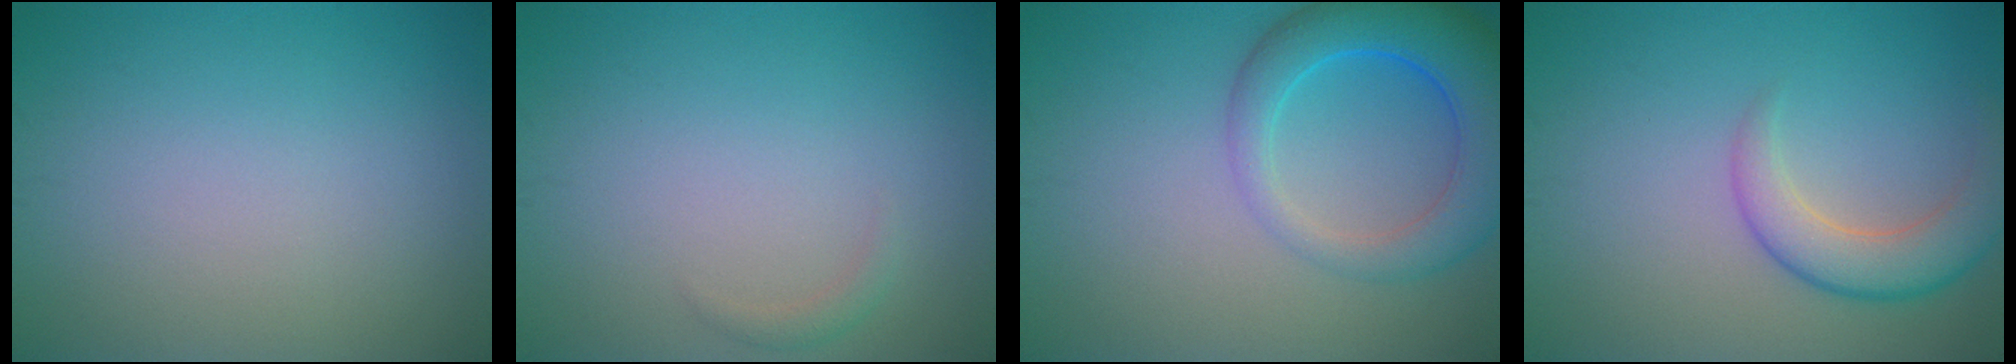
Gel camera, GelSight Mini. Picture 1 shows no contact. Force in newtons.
{"total": 0.8, "press": 0.8, "slide": 0.1}
{"total": 6.8, "press": 6.8, "slide": 0.5}
{"total": 4.3, "press": 4.3, "slide": 0.3}